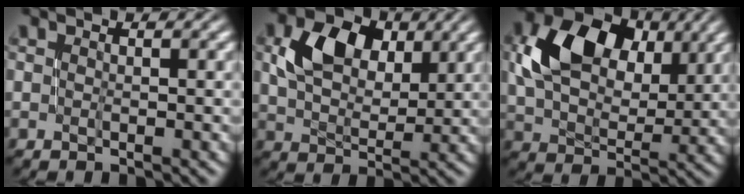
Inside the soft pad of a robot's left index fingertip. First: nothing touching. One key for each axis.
{"total": 6.4, "fx": 2.8, "fy": 4.2, "fz": 4.0, "tx": -0.073, "ty": 0.006, "tz": 0.049}
{"total": 10.3, "fx": 3.9, "fy": 6.8, "fz": 6.6, "tx": -0.122, "ty": 0.014, "tz": 0.064}